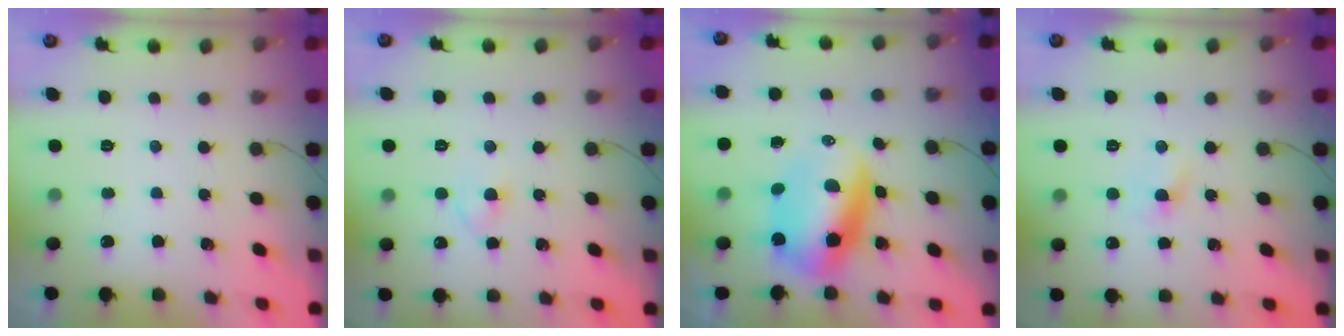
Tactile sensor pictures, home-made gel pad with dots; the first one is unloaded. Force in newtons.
{"total": 2.3, "press": 2.1, "slide": 1.0}
{"total": 11.7, "press": 11.4, "slide": 3.0}
{"total": 1.6, "press": 1.4, "slide": 0.8}